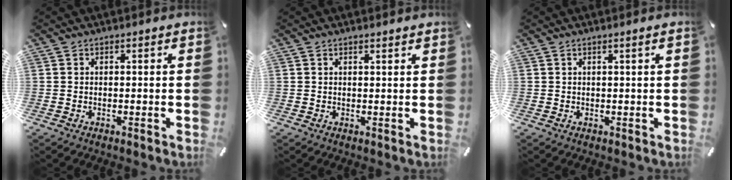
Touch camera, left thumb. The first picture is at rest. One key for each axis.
{"total": 0.8, "fx": 0.7, "fy": -0.1, "fz": 0.3, "tx": -0.007, "ty": -0.002, "tz": 0.013}
{"total": 1.2, "fx": 0.3, "fy": -0.2, "fz": 1.2, "tx": -0.019, "ty": -0.003, "tz": 0.005}